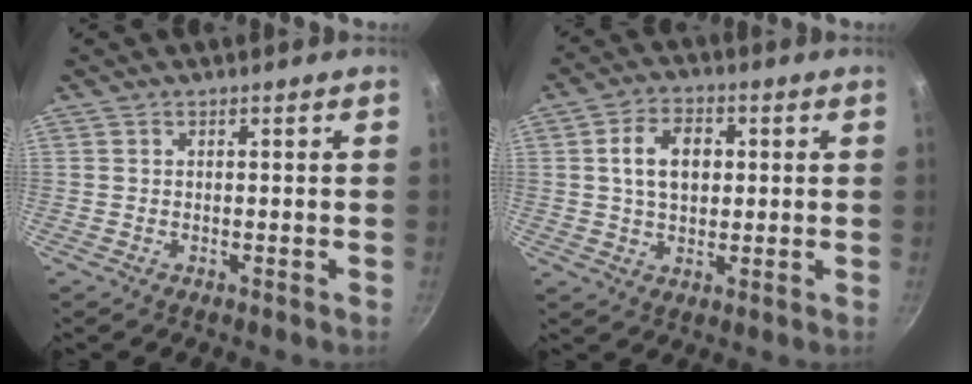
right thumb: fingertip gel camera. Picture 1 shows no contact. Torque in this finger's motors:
{"motor_torque": [-0.93, 1.00, 0.99, 0.27, 0.06]}